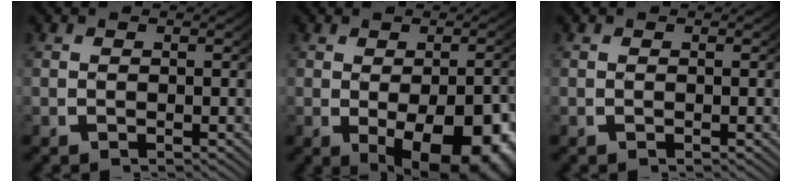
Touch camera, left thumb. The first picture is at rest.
{"total": 10.6, "force": [-2.8, 5.9, 8.3], "torque": [-0.132, -0.043, -0.013]}
{"total": 0.0}